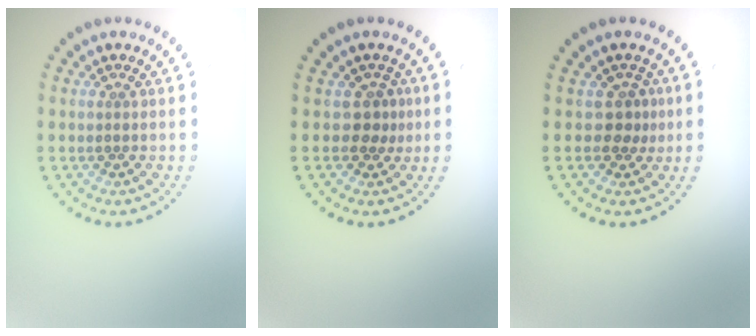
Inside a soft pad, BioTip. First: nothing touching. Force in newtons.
{"total": 1.9, "press": 1.4, "slide": 1.3}
{"total": 1.9, "press": 1.4, "slide": 1.3}